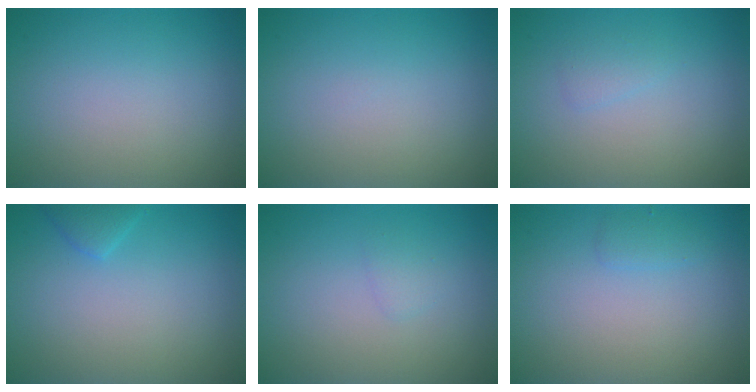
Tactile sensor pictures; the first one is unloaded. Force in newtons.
{"total": 0.0}
{"total": 0.9, "press": 0.9, "slide": 0.1}
{"total": 1.3, "press": 1.3, "slide": 0.1}
{"total": 0.8, "press": 0.8, "slide": 0.1}
{"total": 0.9, "press": 0.9, "slide": 0.0}